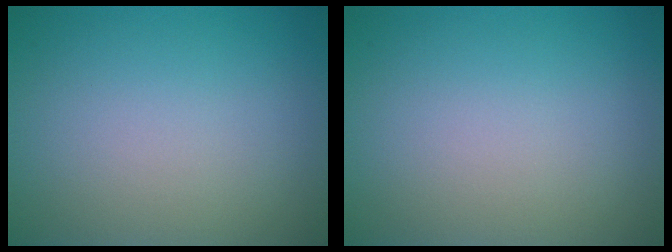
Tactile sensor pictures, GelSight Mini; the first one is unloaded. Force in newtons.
{"total": 0.0}